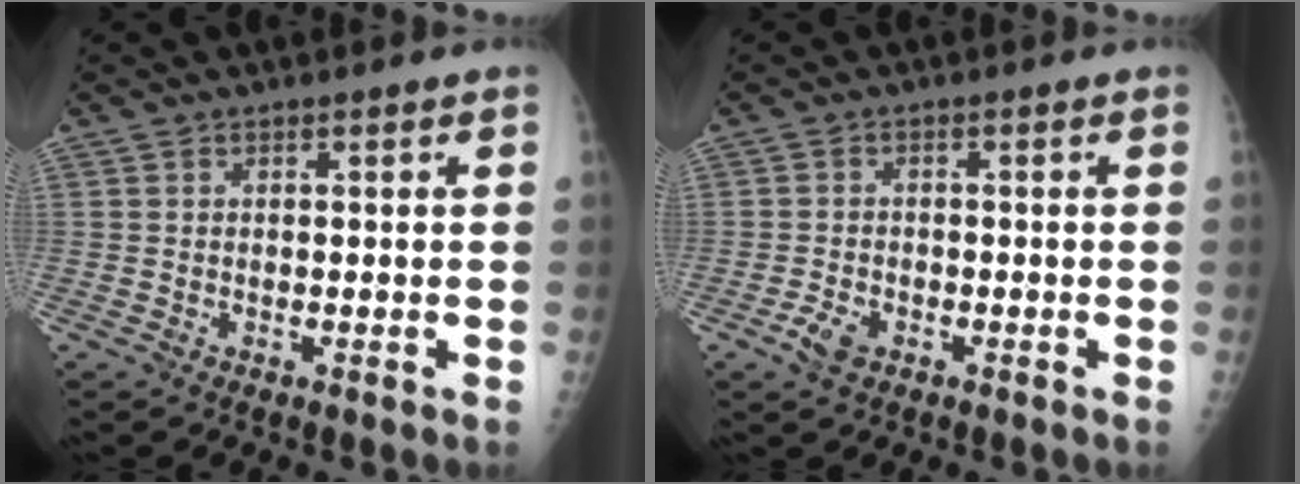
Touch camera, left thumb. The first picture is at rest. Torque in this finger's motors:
{"motor_torque": [-0.15, 0.11, -0.06, -0.02, 0.01]}